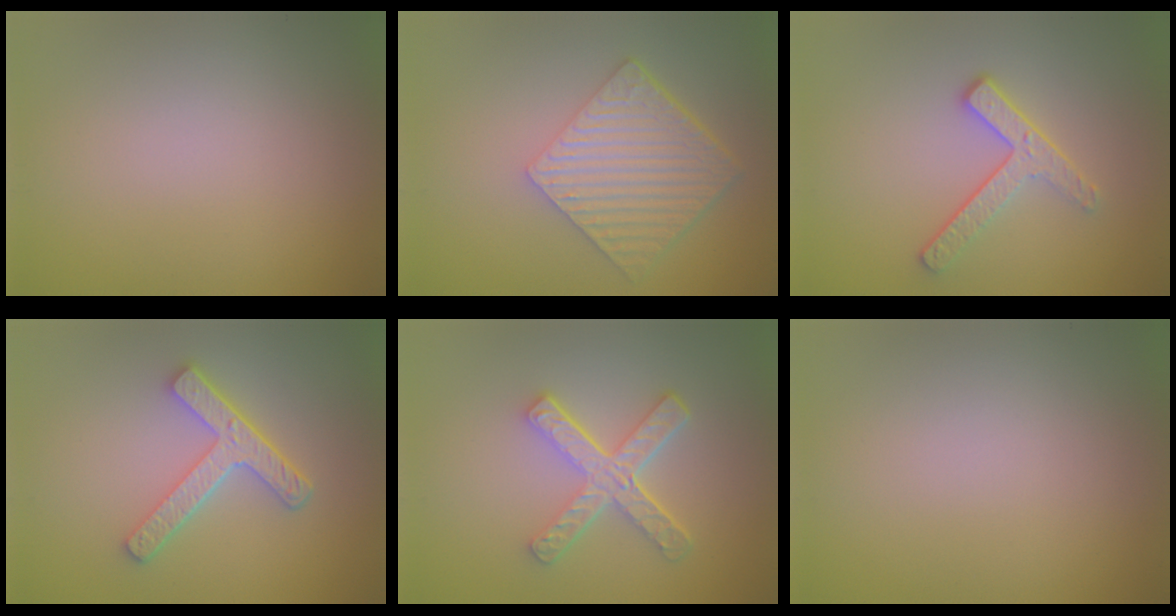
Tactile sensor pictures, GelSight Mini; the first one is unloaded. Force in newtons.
{"total": 6.5, "press": 4.5, "slide": 4.7}
{"total": 2.9, "press": 2.4, "slide": 1.6}
{"total": 4.3, "press": 3.3, "slide": 2.8}
{"total": 4.8, "press": 3.4, "slide": 3.4}
{"total": 0.0}